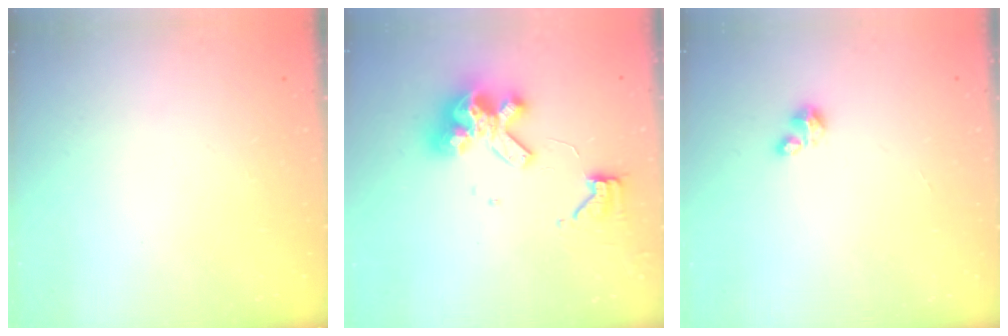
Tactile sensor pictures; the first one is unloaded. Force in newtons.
{"total": 12.3, "press": 12.2, "slide": 1.4}
{"total": 2.5, "press": 2.5, "slide": 0.3}